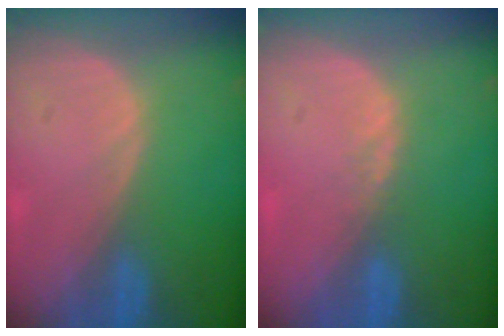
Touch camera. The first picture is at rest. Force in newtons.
{"total": 1.3, "press": 1.1, "slide": 0.7}